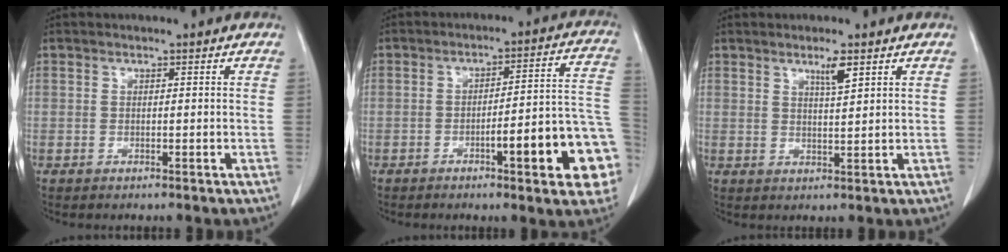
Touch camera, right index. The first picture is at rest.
{"total": 14.0, "force": [-5.1, 1.8, 12.9], "torque": [-0.112, 0.033, -0.060]}
{"total": 2.9, "force": [1.8, 0.1, 2.3], "torque": [-0.042, -0.004, 0.033]}